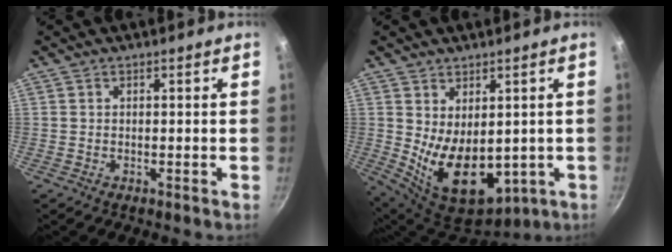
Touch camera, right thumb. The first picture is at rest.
{"total": 13.3, "force": [-0.2, 8.4, 10.3], "torque": [-0.144, -0.034, 0.030]}